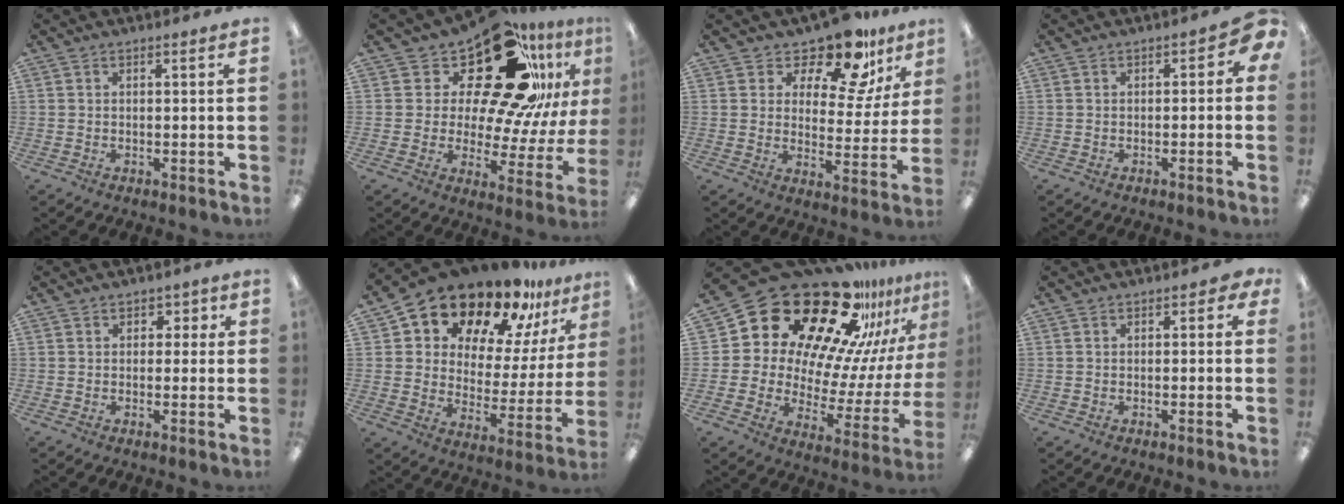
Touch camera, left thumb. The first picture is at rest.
{"total": 24.8, "force": [15.6, 11.2, 15.7], "torque": [-0.241, -0.104, 0.261]}
{"total": 13.9, "force": [11.3, 5.3, 6.1], "torque": [-0.103, -0.082, 0.197]}
{"total": 2.9, "force": [-0.5, 2.1, 2.0], "torque": [-0.020, 0.002, -0.012]}
{"total": 2.4, "force": [0.5, 2.2, 0.9], "torque": [-0.012, 0.006, 0.004]}
{"total": 17.4, "force": [15.0, 6.9, 5.5], "torque": [-0.099, -0.130, 0.258]}
{"total": 26.7, "force": [21.3, 11.4, 11.3], "torque": [-0.189, -0.174, 0.378]}
{"total": 1.2, "force": [-0.3, 1.0, 0.5], "torque": [-0.003, 0.001, -0.009]}